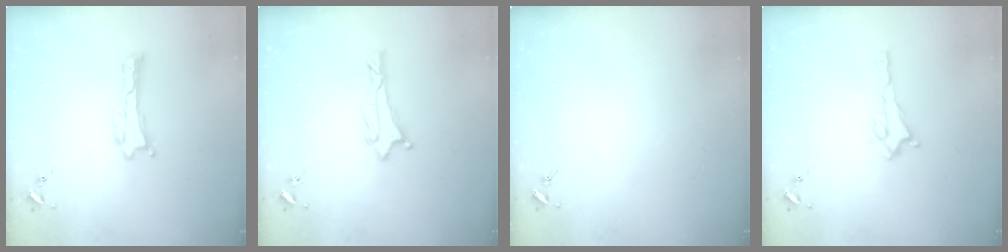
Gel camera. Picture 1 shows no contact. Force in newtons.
{"total": 1.3, "press": 1.3, "slide": 0.1}
{"total": 0.0}
{"total": 1.5, "press": 1.4, "slide": 0.2}